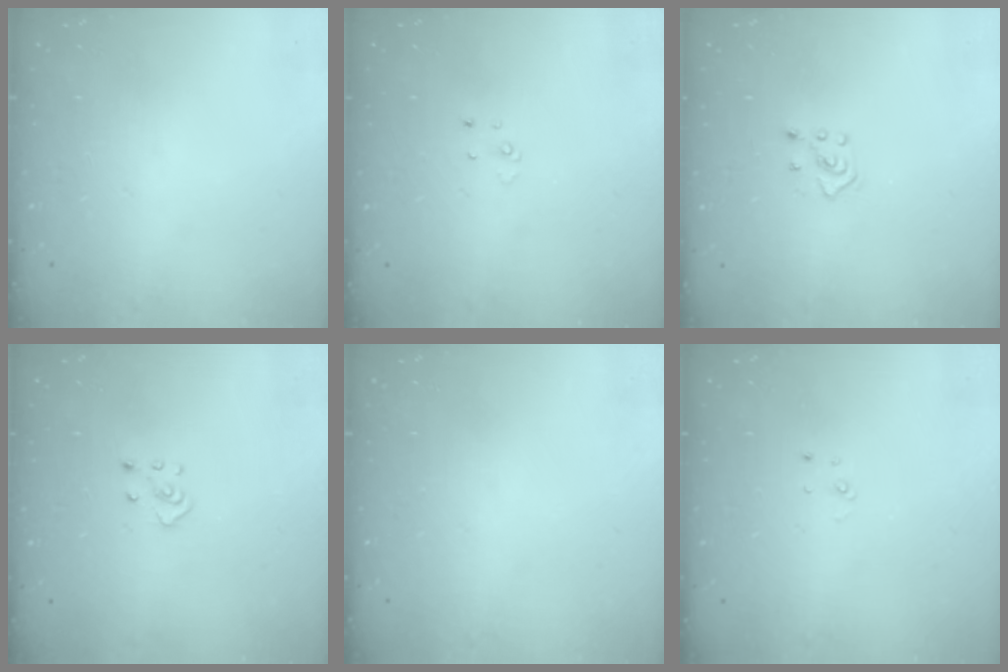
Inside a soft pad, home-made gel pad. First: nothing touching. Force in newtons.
{"total": 2.6, "press": 2.6, "slide": 0.3}
{"total": 4.0, "press": 4.0, "slide": 0.5}
{"total": 2.6, "press": 2.6, "slide": 0.3}
{"total": 0.0}
{"total": 2.2, "press": 2.2, "slide": 0.2}